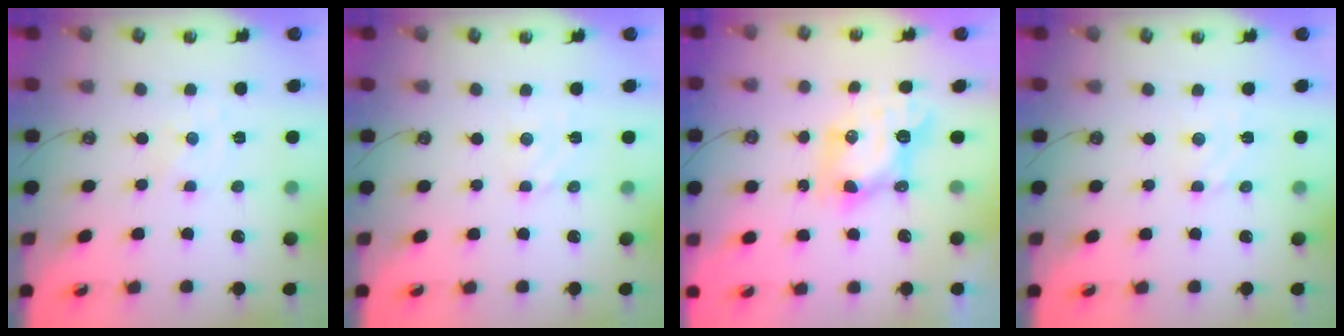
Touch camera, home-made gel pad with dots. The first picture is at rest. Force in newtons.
{"total": 2.8, "press": 2.8, "slide": 0.4}
{"total": 8.8, "press": 8.8, "slide": 0.8}
{"total": 2.8, "press": 2.8, "slide": 0.4}